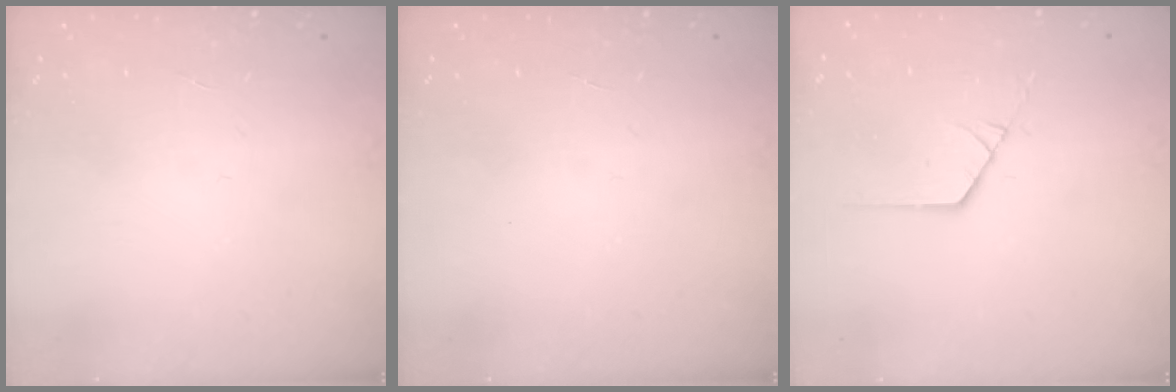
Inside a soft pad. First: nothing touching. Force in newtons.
{"total": 0.0}
{"total": 1.0, "press": 1.0, "slide": 0.1}